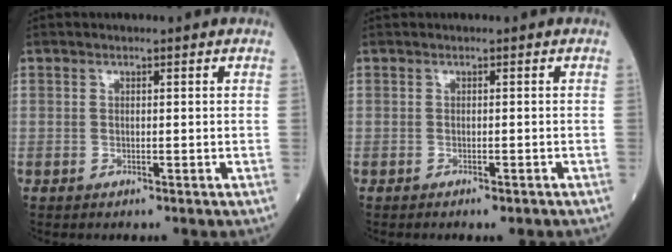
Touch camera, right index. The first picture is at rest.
{"total": 0.9, "force": [-0.6, 0.2, 0.6], "torque": [-0.009, -0.001, -0.006]}